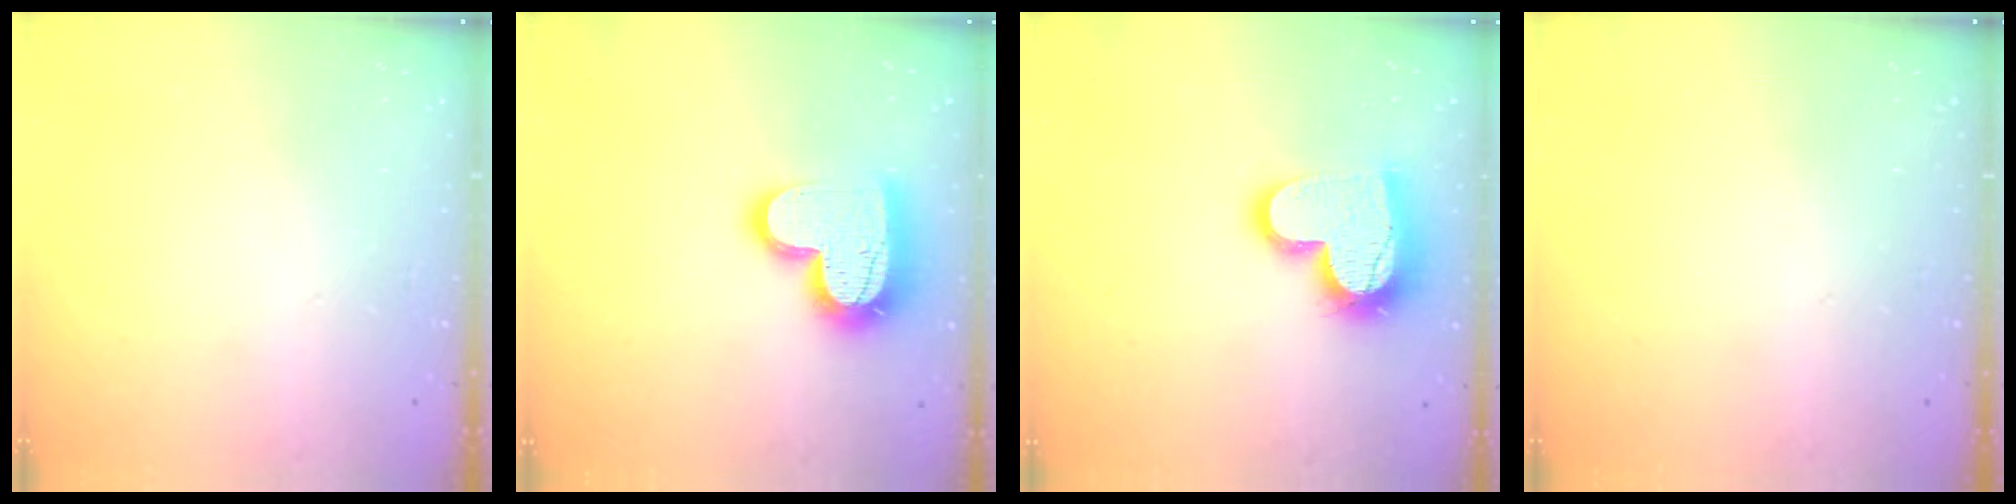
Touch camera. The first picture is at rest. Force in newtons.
{"total": 18.5, "press": 18.4, "slide": 1.3}
{"total": 16.2, "press": 16.1, "slide": 1.0}
{"total": 0.0}